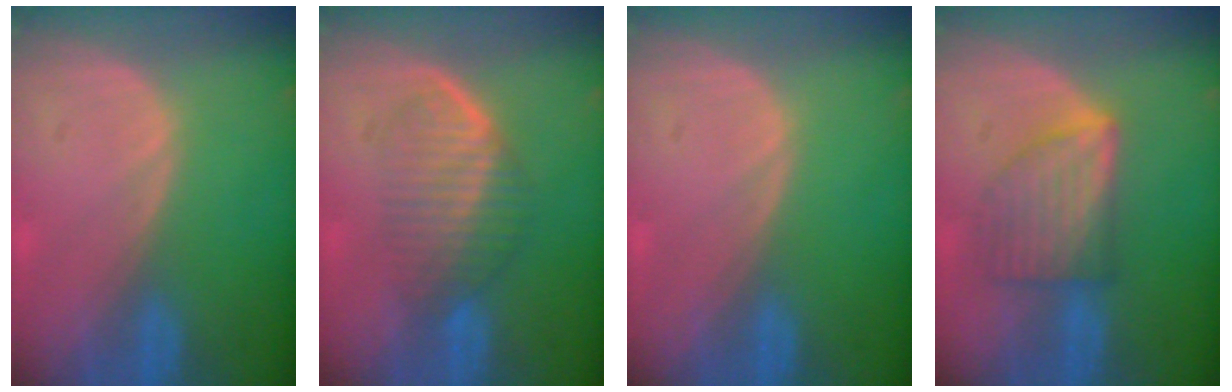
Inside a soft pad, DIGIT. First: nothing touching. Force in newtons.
{"total": 6.0, "press": 5.7, "slide": 1.6}
{"total": 0.0}
{"total": 6.4, "press": 6.4, "slide": 0.1}